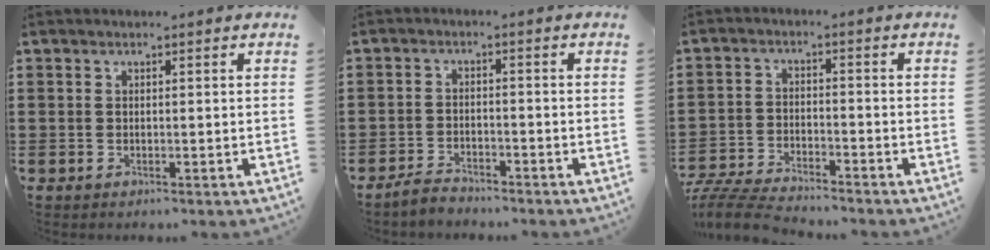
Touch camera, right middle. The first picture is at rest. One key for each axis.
{"total": 2.7, "fx": -2.6, "fy": 0.4, "fz": 0.4, "tx": -0.020, "ty": 0.001, "tz": -0.056}
{"total": 6.5, "fx": -6.2, "fy": 0.5, "fz": 1.8, "tx": -0.049, "ty": -0.003, "tz": -0.124}